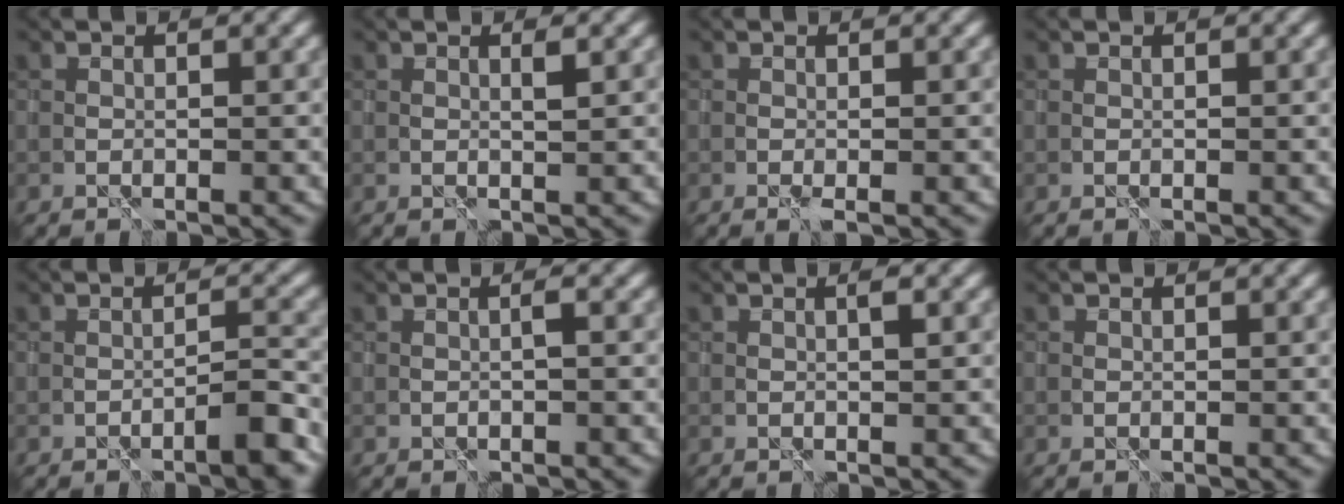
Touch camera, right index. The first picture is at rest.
{"total": 0.7, "force": [0.3, 0.0, 0.6], "torque": [-0.011, 0.001, 0.004]}
{"total": 0.8, "force": [-0.4, 0.0, 0.6], "torque": [-0.015, -0.004, -0.006]}
{"total": 0.0}
{"total": 3.2, "force": [-1.9, 0.4, 2.6], "torque": [-0.035, 0.012, -0.034]}
{"total": 0.8, "force": [-0.1, 0.0, 0.8], "torque": [-0.014, 0.002, -0.001]}
{"total": 0.8, "force": [0.2, 0.0, 0.8], "torque": [-0.013, 0.003, 0.002]}
{"total": 0.0}